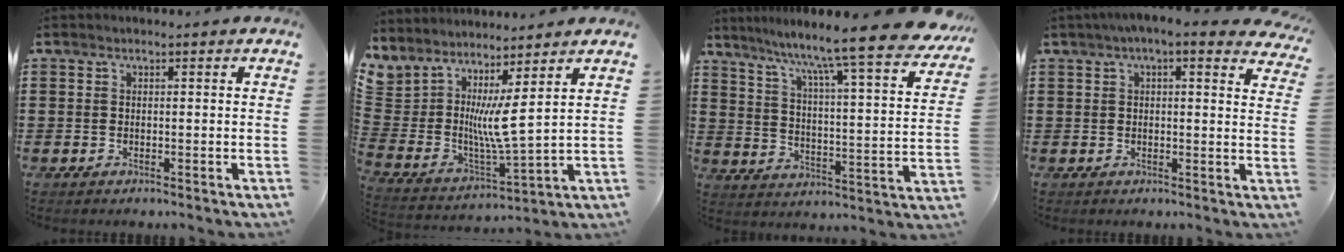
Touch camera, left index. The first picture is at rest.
{"total": 5.1, "force": [2.4, -0.1, 4.4], "torque": [-0.105, -0.059, 0.034]}
{"total": 10.1, "force": [8.5, -0.8, 5.4], "torque": [-0.111, -0.073, 0.129]}
{"total": 4.3, "force": [3.3, 0.3, 2.8], "torque": [-0.063, -0.003, 0.058]}